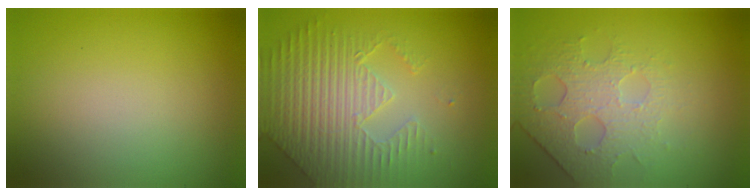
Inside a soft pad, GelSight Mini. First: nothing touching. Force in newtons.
{"total": 4.2, "press": 4.1, "slide": 1.0}
{"total": 4.9, "press": 3.4, "slide": 3.6}